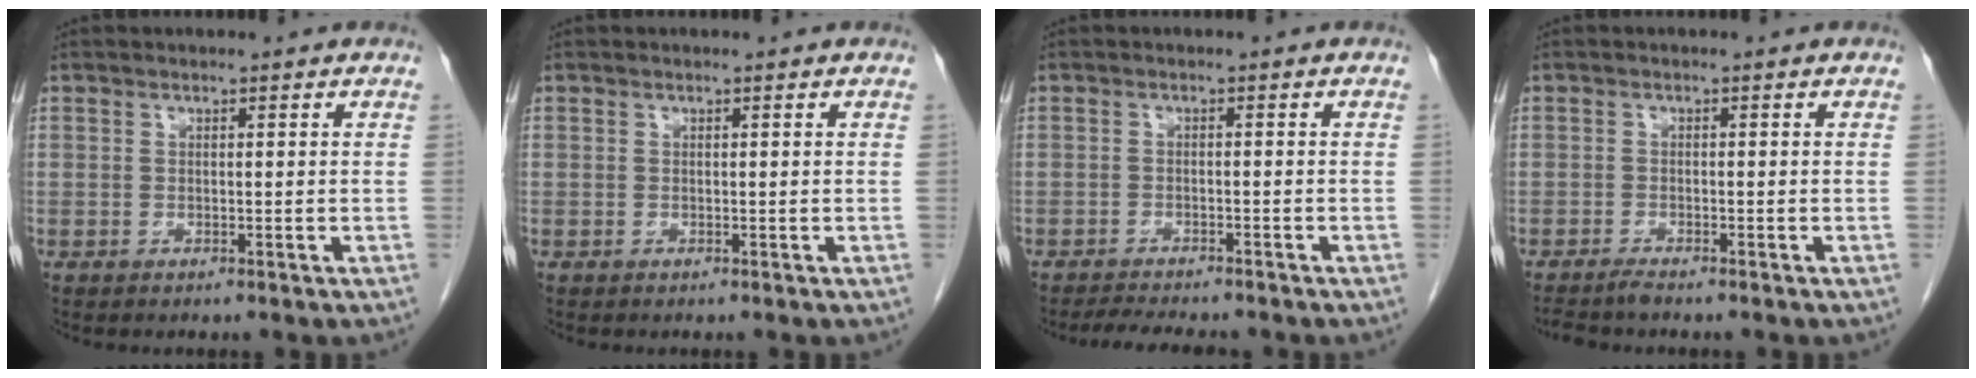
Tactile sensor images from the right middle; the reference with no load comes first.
{"total": 0.0}
{"total": 5.7, "force": [-5.1, 0.6, 2.3], "torque": [-0.038, -0.013, -0.078]}
{"total": 2.0, "force": [-1.9, -0.4, 0.7], "torque": [-0.017, -0.006, -0.035]}